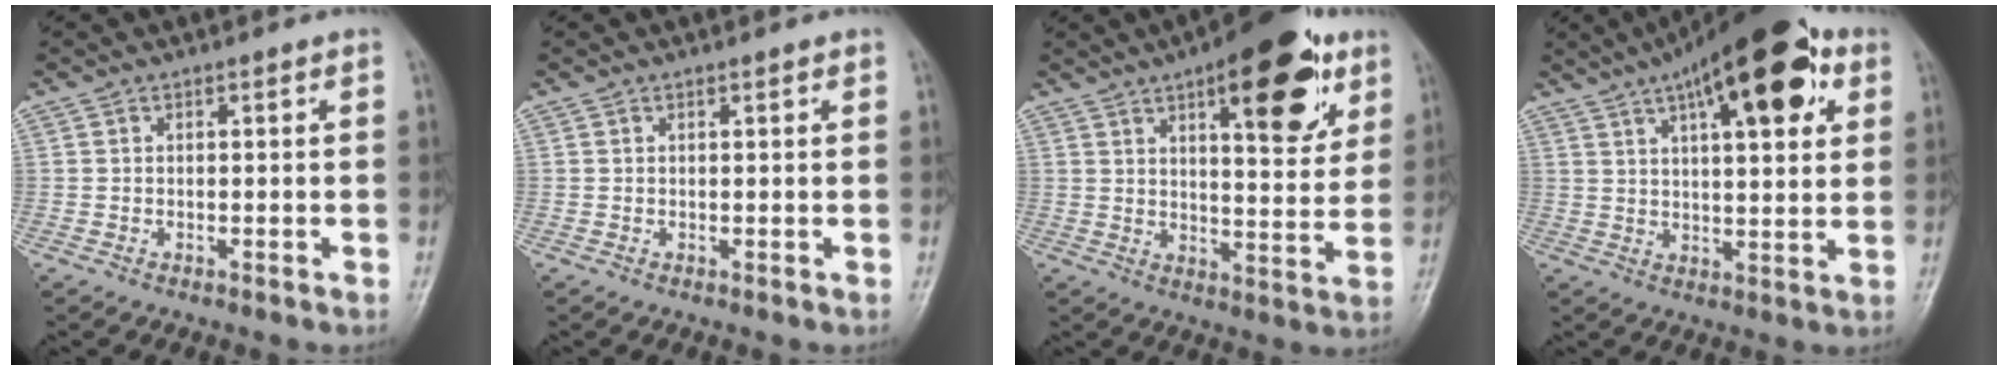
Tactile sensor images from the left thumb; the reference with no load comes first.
{"total": 0.6, "force": [0.4, 0.1, 0.5], "torque": [-0.007, 0.000, 0.004]}
{"total": 18.1, "force": [9.1, 6.7, 14.1], "torque": [-0.154, -0.031, 0.126]}
{"total": 19.8, "force": [9.5, 7.1, 15.9], "torque": [-0.218, -0.003, 0.141]}